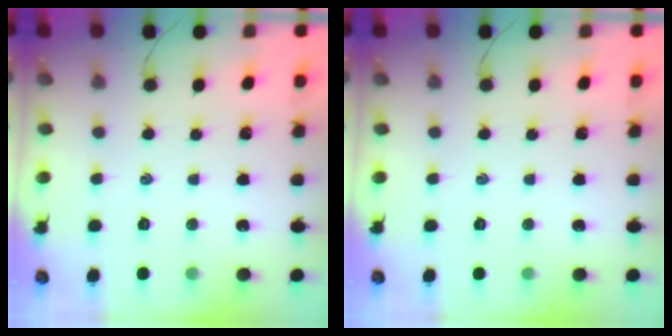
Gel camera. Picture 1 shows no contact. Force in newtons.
{"total": 0.0}